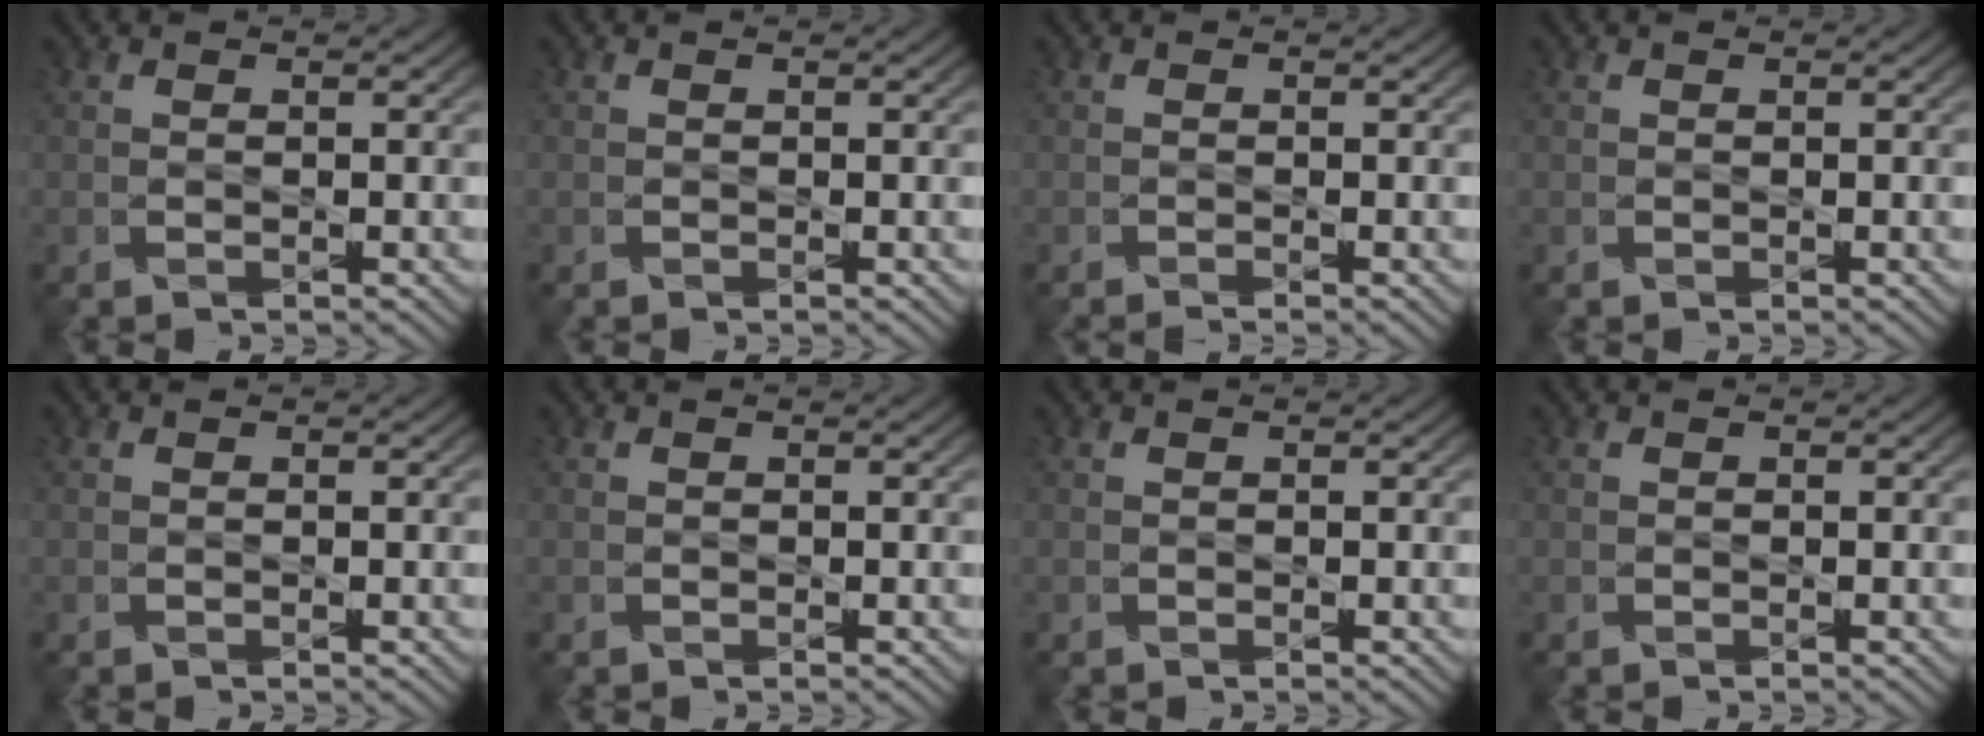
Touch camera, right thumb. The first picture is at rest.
{"total": 0.0}
{"total": 0.7, "force": [-0.5, -0.2, 0.4], "torque": [-0.006, -0.003, -0.012]}
{"total": 0.0}
{"total": 0.0}
{"total": 0.0}
{"total": 0.0}
{"total": 0.0}